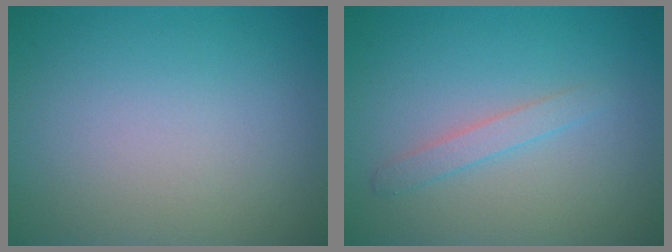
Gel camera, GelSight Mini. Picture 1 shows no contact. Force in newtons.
{"total": 1.4, "press": 1.4, "slide": 0.1}